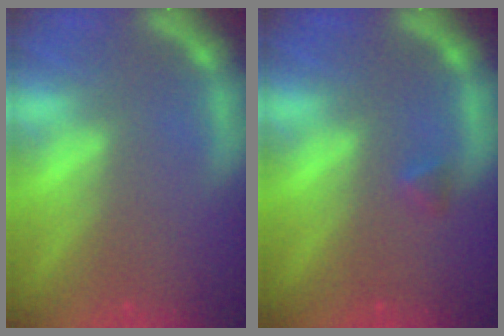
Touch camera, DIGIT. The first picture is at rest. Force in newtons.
{"total": 0.9}